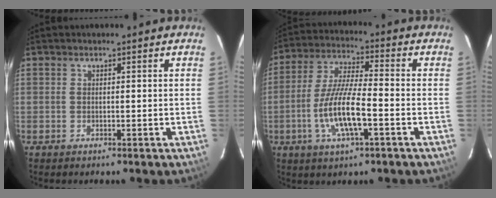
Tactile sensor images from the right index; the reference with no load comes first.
{"total": 12.0, "force": [-4.0, 2.6, 11.0], "torque": [-0.228, -0.006, -0.075]}